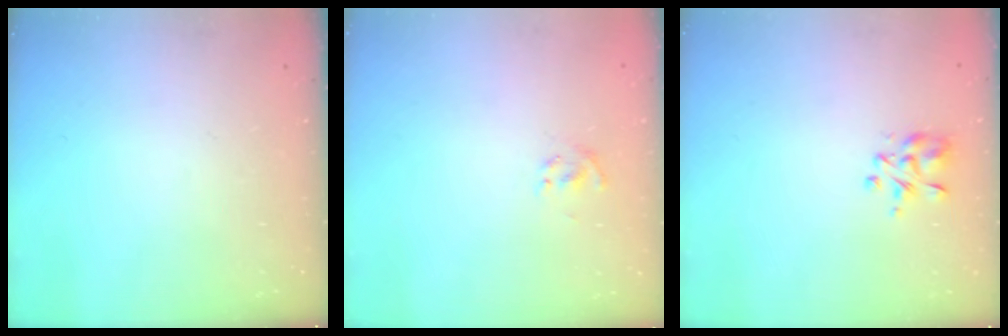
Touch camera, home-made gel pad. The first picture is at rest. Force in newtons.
{"total": 2.0, "press": 1.7, "slide": 0.9}
{"total": 3.5, "press": 3.4, "slide": 0.6}